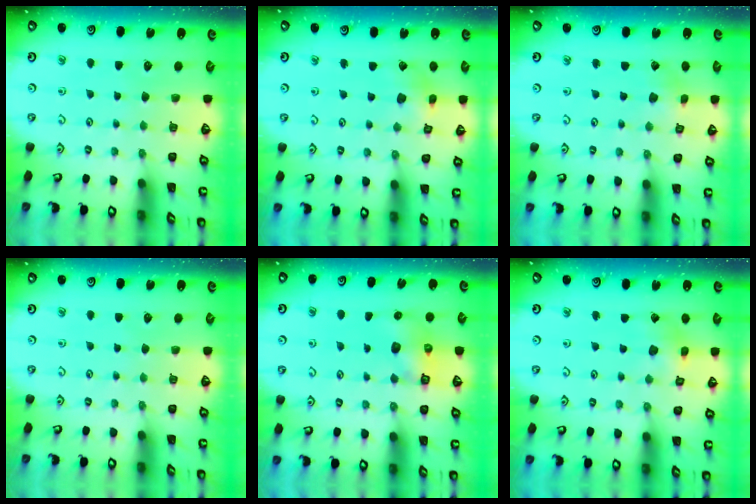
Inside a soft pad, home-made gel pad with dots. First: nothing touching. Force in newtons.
{"total": 4.1, "press": 4.1, "slide": 0.6}
{"total": 1.4, "press": 1.3, "slide": 0.3}
{"total": 0.0}
{"total": 6.7, "press": 6.7, "slide": 0.9}
{"total": 5.2, "press": 5.1, "slide": 0.6}